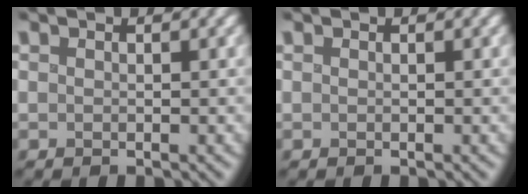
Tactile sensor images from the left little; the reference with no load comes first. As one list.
[{"total": 0.0}]